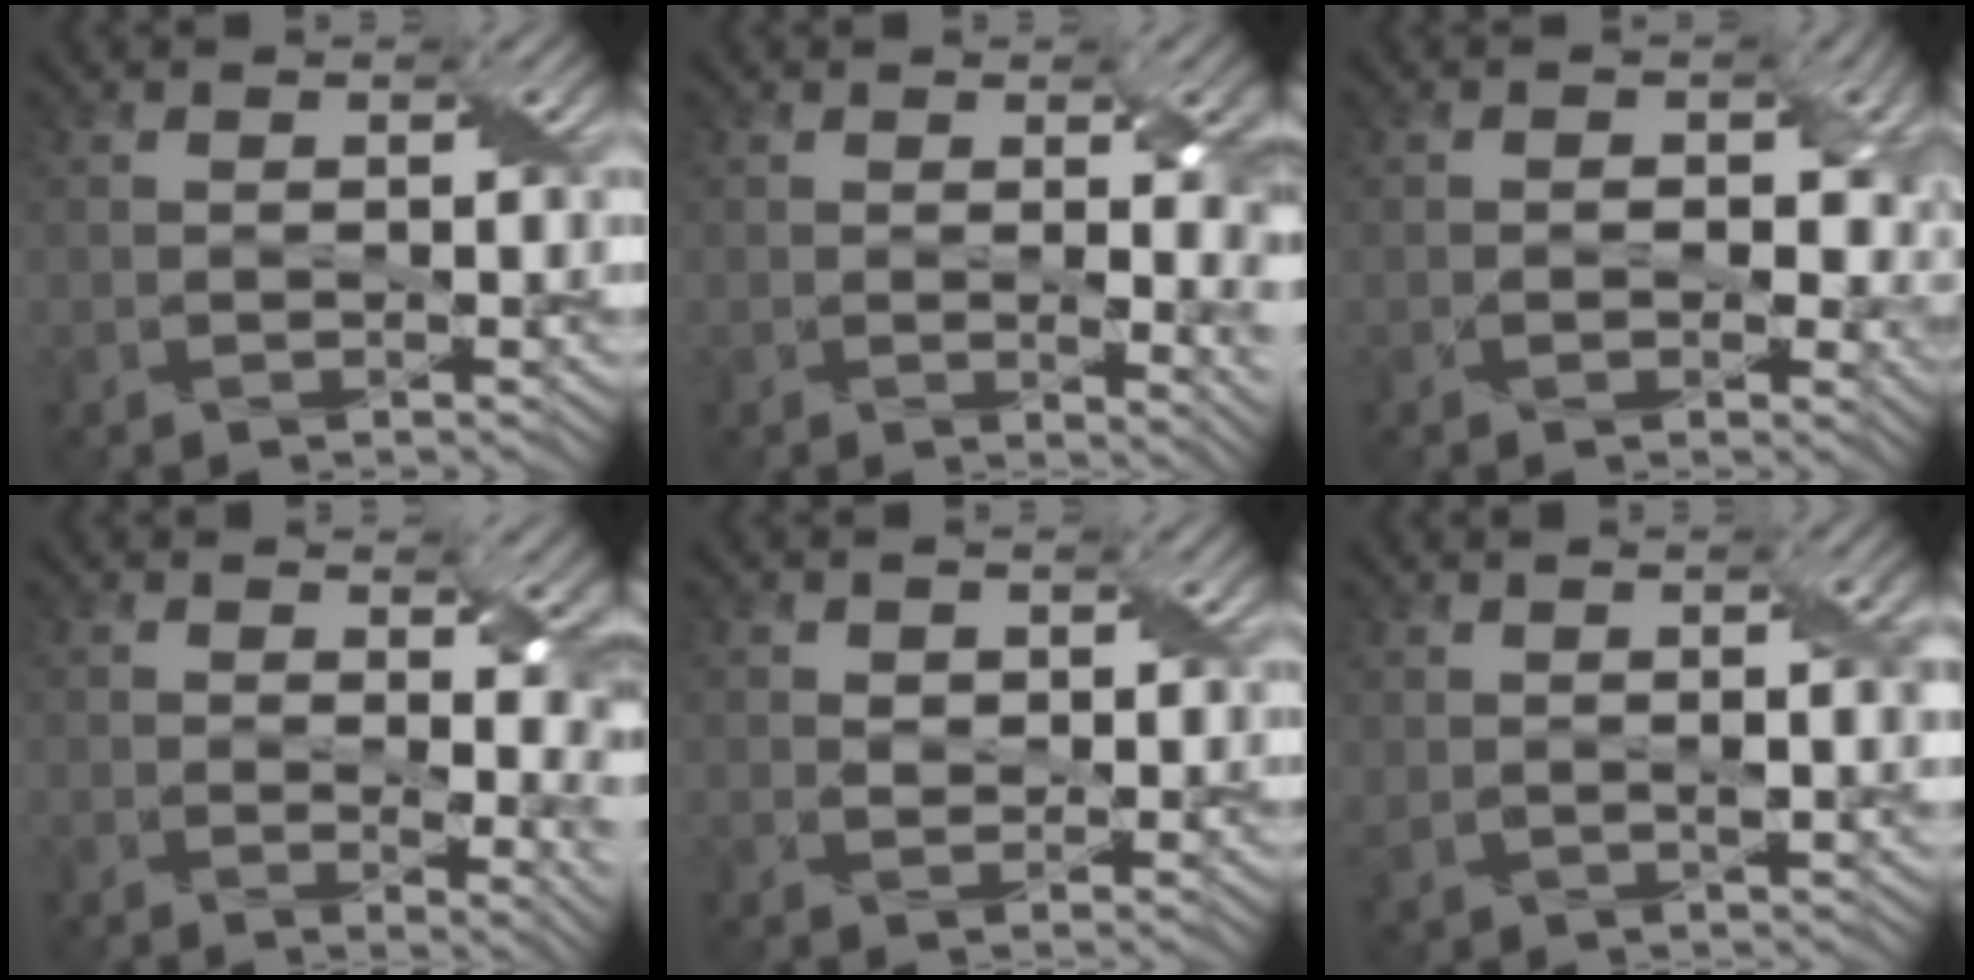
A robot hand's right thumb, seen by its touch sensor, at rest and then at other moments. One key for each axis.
{"total": 5.9, "fx": 0.6, "fy": 2.2, "fz": 5.5, "tx": -0.074, "ty": -0.010, "tz": 0.020}
{"total": 4.8, "fx": -0.3, "fy": 3.2, "fz": 3.5, "tx": -0.039, "ty": -0.011, "tz": 0.000}
{"total": 7.4, "fx": 1.9, "fy": 3.8, "fz": 6.0, "tx": -0.076, "ty": -0.021, "tz": 0.047}
{"total": 1.8, "fx": 1.1, "fy": 1.3, "fz": 0.6, "tx": -0.021, "ty": -0.001, "tz": 0.019}
{"total": 4.8, "fx": 1.3, "fy": 1.9, "fz": 4.2, "tx": -0.084, "ty": 0.001, "tz": 0.026}